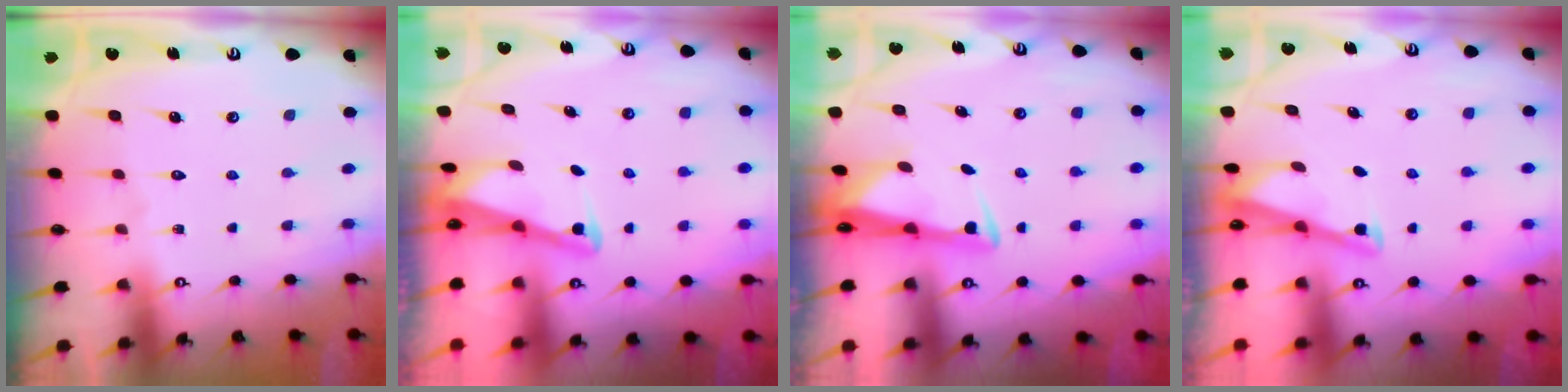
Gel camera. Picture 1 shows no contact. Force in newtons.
{"total": 3.1, "press": 3.0, "slide": 0.4}
{"total": 2.9, "press": 2.8, "slide": 1.0}
{"total": 2.9, "press": 2.9, "slide": 0.3}